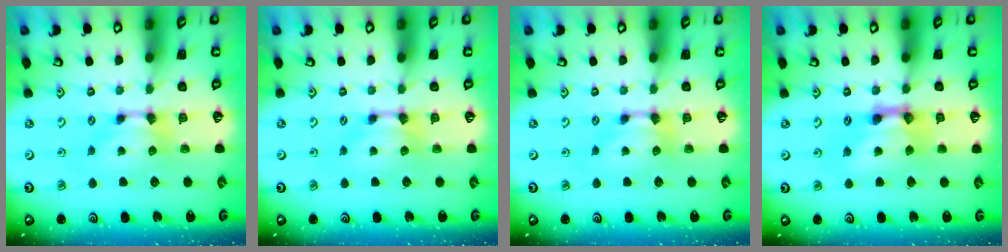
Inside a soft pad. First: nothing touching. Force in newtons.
{"total": 0.0}
{"total": 0.0}
{"total": 5.5, "press": 5.5, "slide": 0.4}